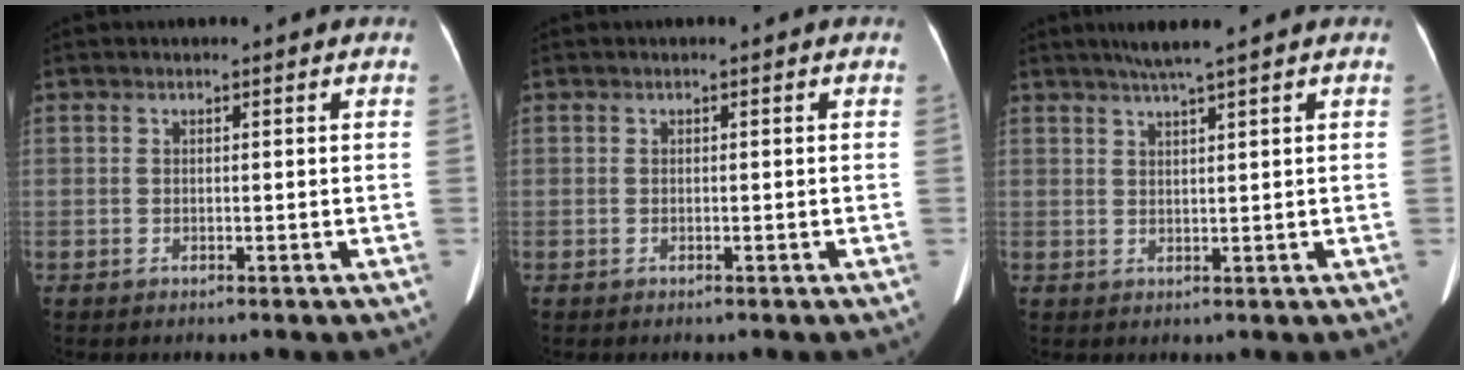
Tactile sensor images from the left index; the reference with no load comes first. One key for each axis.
{"total": 0.0}
{"total": 4.2, "fx": 3.3, "fy": -0.8, "fz": 2.5, "tx": -0.043, "ty": 0.008, "tz": 0.059}